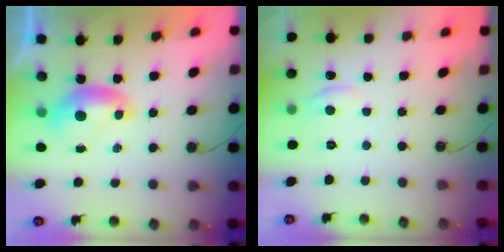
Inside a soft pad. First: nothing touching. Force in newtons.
{"total": 1.6, "press": 1.5, "slide": 0.5}